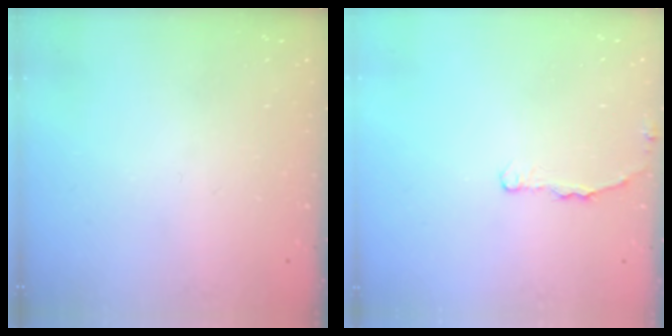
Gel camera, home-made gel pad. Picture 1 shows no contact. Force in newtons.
{"total": 2.3, "press": 2.3, "slide": 0.4}